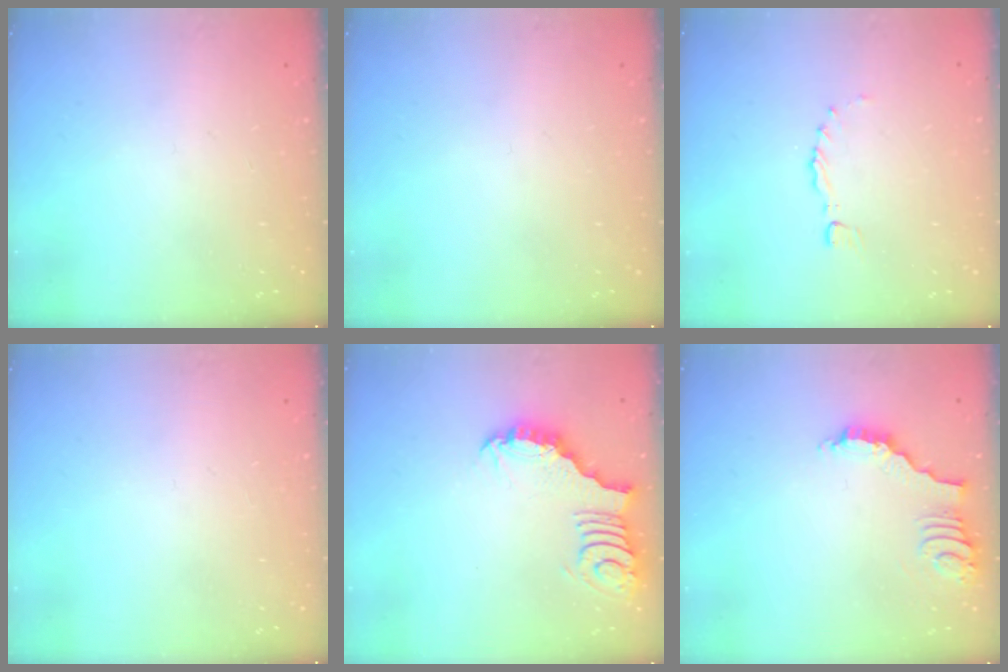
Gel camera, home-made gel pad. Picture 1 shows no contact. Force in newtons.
{"total": 0.0}
{"total": 0.0}
{"total": 0.0}
{"total": 3.4, "press": 3.4, "slide": 0.7}
{"total": 3.3, "press": 3.3, "slide": 0.3}